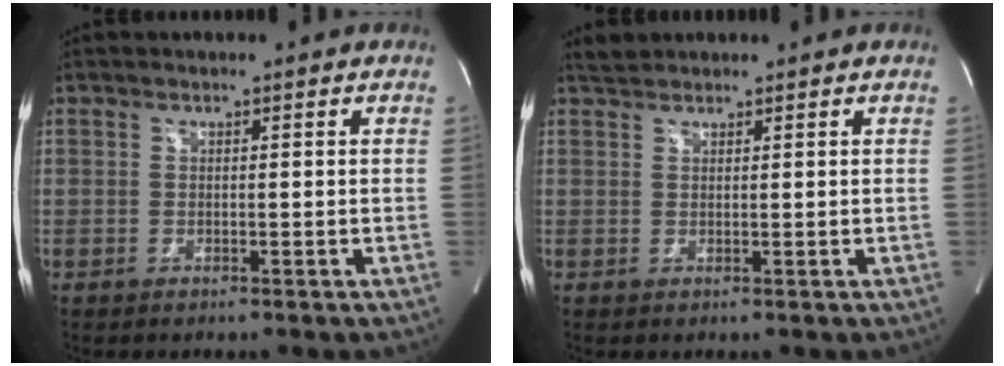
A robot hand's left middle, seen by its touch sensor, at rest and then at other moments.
{"total": 1.6, "force": [1.6, 0.3, 0.0], "torque": [-0.010, 0.010, 0.032]}